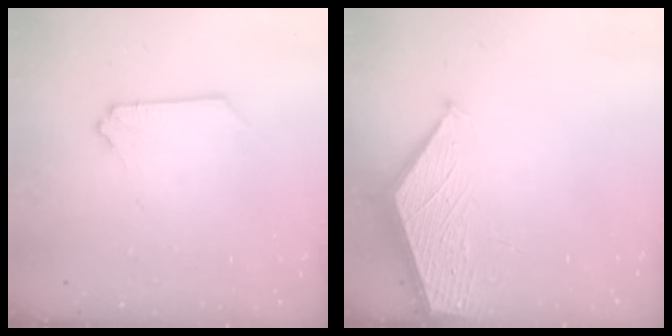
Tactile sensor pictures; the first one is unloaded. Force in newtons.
{"total": 2.1, "press": 2.1, "slide": 0.2}